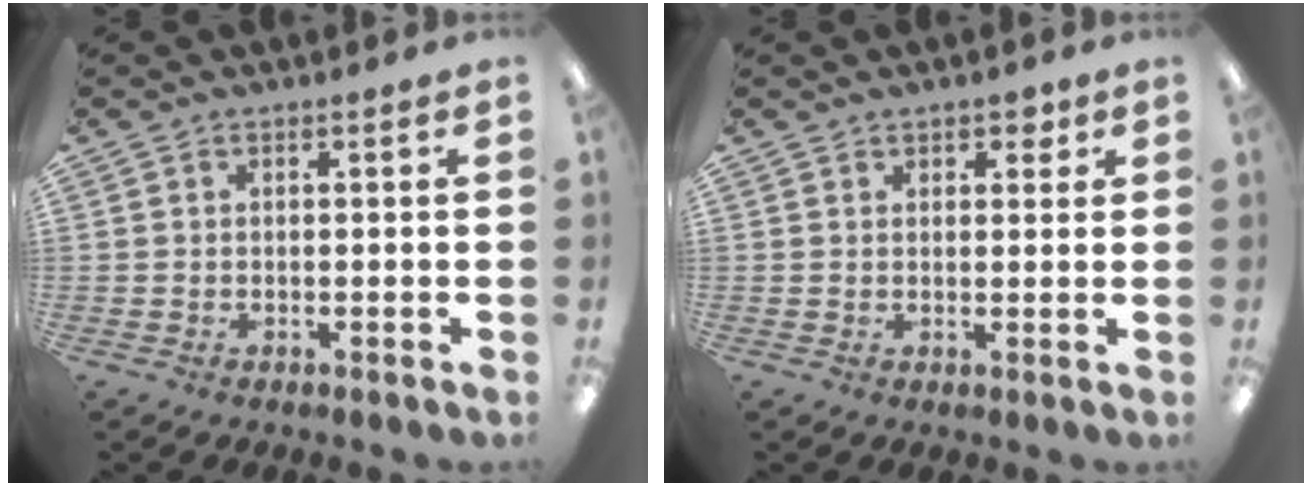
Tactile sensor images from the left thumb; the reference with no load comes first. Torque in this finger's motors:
{"motor_torque": [0.03, 0.02, -0.07, 0.12, 0.01]}